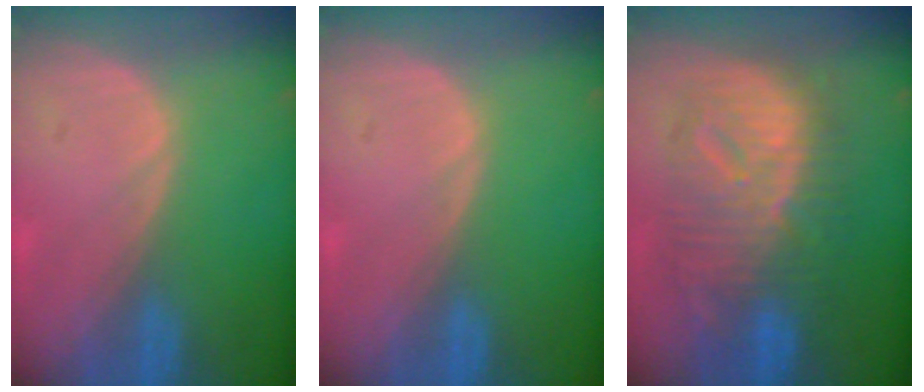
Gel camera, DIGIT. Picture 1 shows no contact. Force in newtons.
{"total": 0.0}
{"total": 12.3, "press": 12.2, "slide": 1.3}